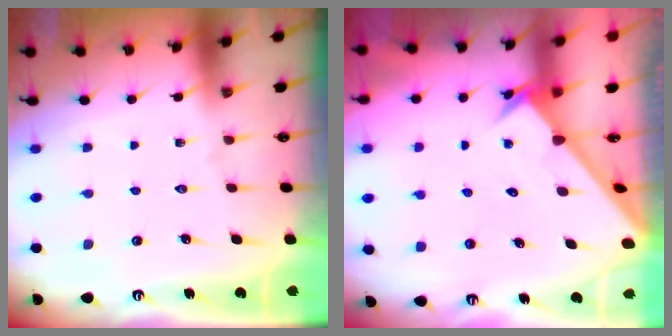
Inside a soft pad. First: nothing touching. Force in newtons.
{"total": 2.4, "press": 2.4, "slide": 0.2}